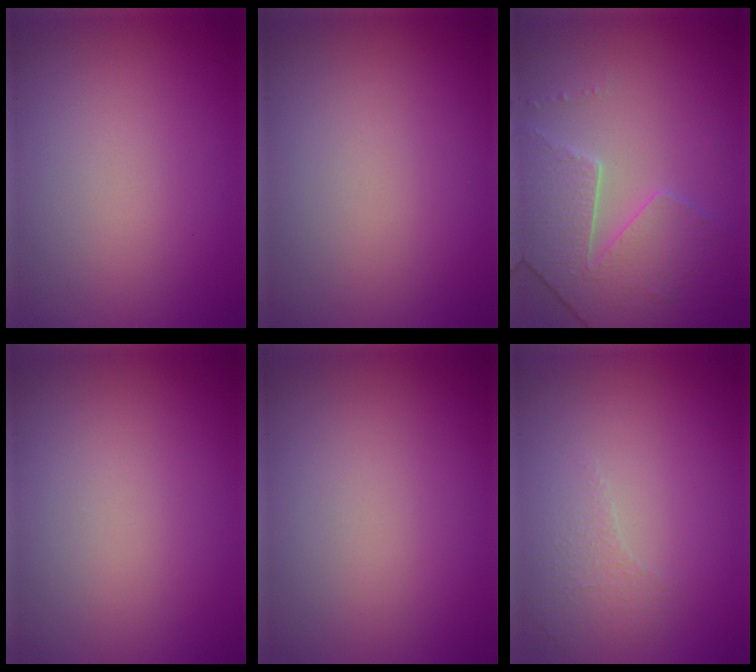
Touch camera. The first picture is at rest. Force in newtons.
{"total": 0.0}
{"total": 4.3, "press": 4.2, "slide": 0.9}
{"total": 0.0}
{"total": 0.0}
{"total": 1.1, "press": 0.7, "slide": 0.8}